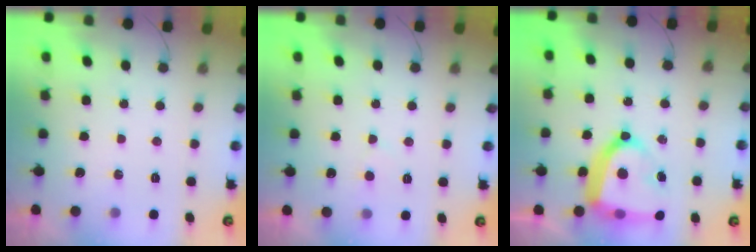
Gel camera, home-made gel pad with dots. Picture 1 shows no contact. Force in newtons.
{"total": 2.6, "press": 2.5, "slide": 0.3}
{"total": 18.8, "press": 18.8, "slide": 1.5}